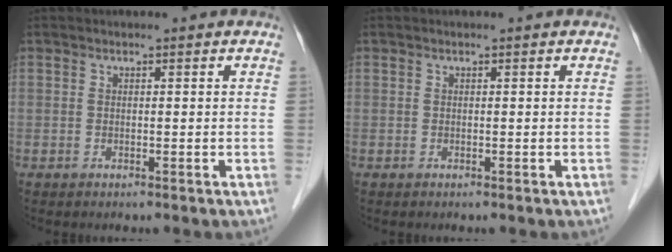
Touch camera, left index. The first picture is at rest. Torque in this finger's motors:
{"motor_torque": [0.02, -0.05, 0.01, 0.01]}